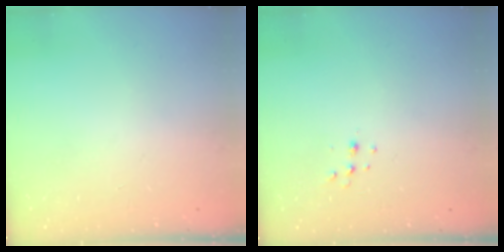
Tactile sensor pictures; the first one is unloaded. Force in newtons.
{"total": 3.8, "press": 3.7, "slide": 0.7}